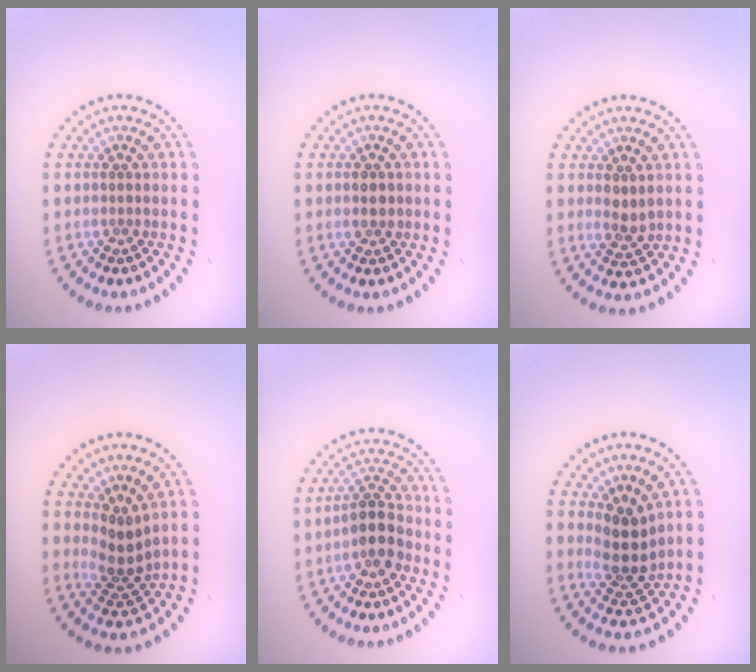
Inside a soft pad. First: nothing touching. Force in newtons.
{"total": 1.0, "press": 1.0, "slide": 0.0}
{"total": 1.9, "press": 1.7, "slide": 0.7}
{"total": 2.8, "press": 2.3, "slide": 1.6}
{"total": 3.4, "press": 3.2, "slide": 1.3}
{"total": 3.6, "press": 2.9, "slide": 2.1}